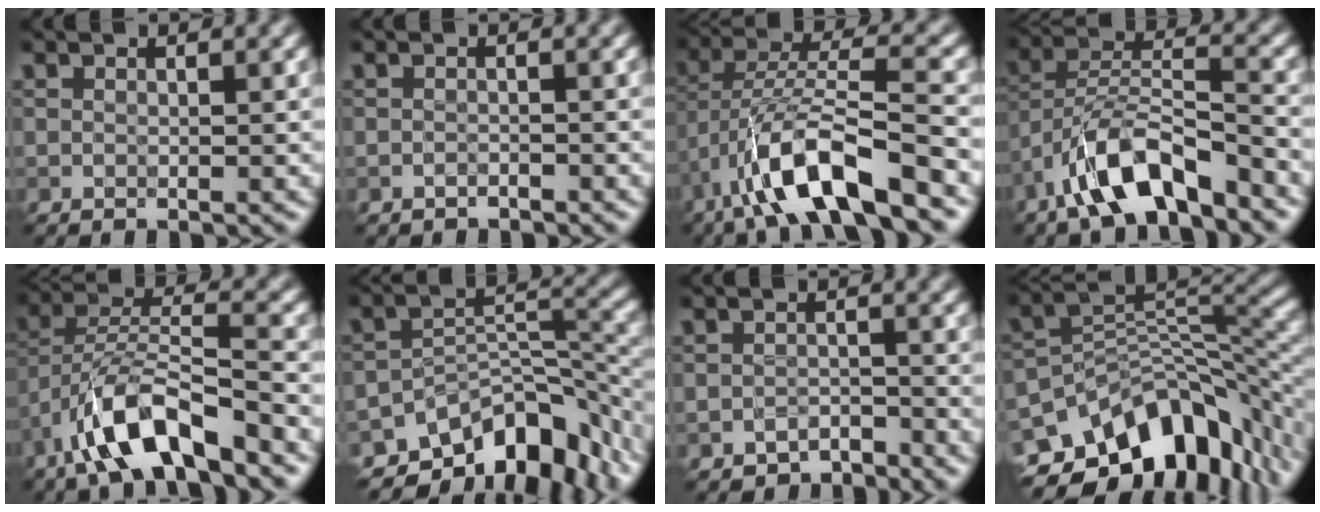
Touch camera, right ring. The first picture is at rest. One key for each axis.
{"total": 0.8, "fx": -0.7, "fy": 0.3, "fz": 0.1, "tx": 0.000, "ty": 0.001, "tz": -0.012}
{"total": 9.5, "fx": -4.8, "fy": 2.5, "fz": 7.8, "tx": -0.140, "ty": 0.012, "tz": -0.088}
{"total": 7.5, "fx": -5.1, "fy": 2.4, "fz": 5.0, "tx": -0.089, "ty": 0.009, "tz": -0.093}
{"total": 8.0, "fx": -4.9, "fy": 2.3, "fz": 5.9, "tx": -0.104, "ty": 0.007, "tz": -0.089}
{"total": 10.2, "fx": -7.1, "fy": 4.9, "fz": 5.4, "tx": -0.069, "ty": -0.012, "tz": -0.118}
{"total": 2.1, "fx": -1.9, "fy": 0.9, "fz": 0.4, "tx": 0.000, "ty": 0.007, "tz": -0.033}
{"total": 12.0, "fx": -7.1, "fy": 6.8, "fz": 6.9, "tx": -0.105, "ty": -0.001, "tz": -0.116}